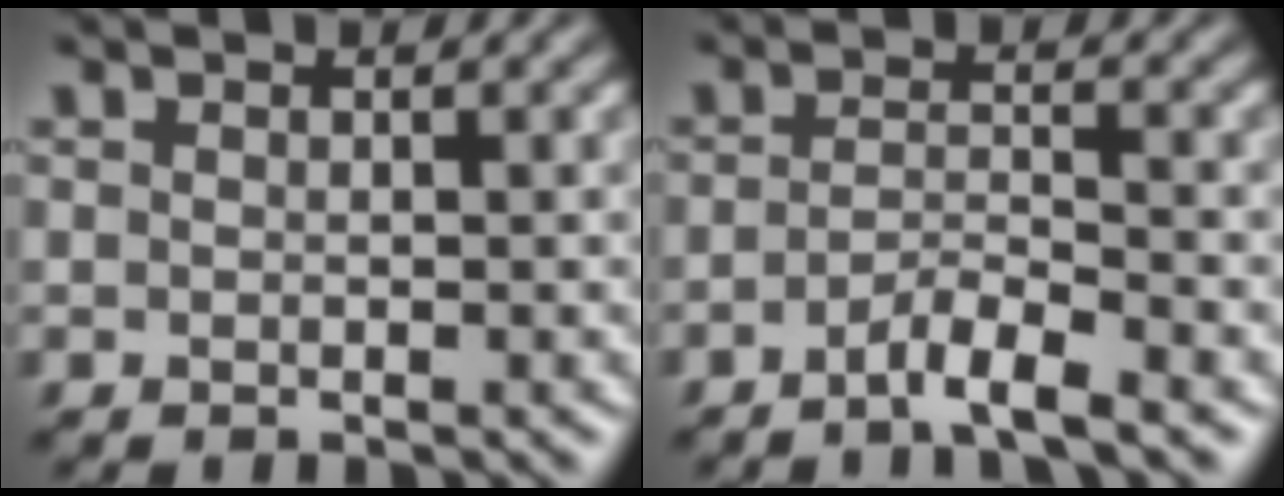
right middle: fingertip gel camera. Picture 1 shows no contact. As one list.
[{"total": 2.8, "force": [-1.9, 0.3, 2.0], "torque": [-0.034, 0.001, -0.045]}]